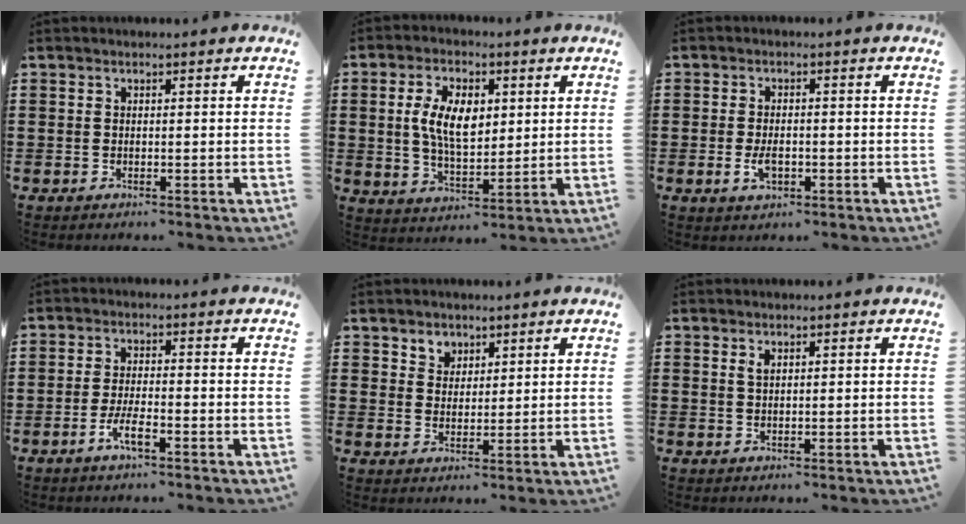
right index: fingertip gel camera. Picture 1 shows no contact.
{"total": 8.2, "force": [1.4, 4.6, 6.7], "torque": [-0.135, 0.009, 0.020]}
{"total": 3.2, "force": [-0.9, 1.6, 2.6], "torque": [-0.056, -0.002, -0.018]}
{"total": 3.9, "force": [-2.1, 0.8, 3.3], "torque": [-0.068, -0.003, -0.042]}
{"total": 3.2, "force": [2.1, 2.5, -0.1], "torque": [-0.013, 0.008, 0.039]}
{"total": 1.2, "force": [0.6, 0.6, 0.8], "torque": [-0.018, 0.004, 0.010]}